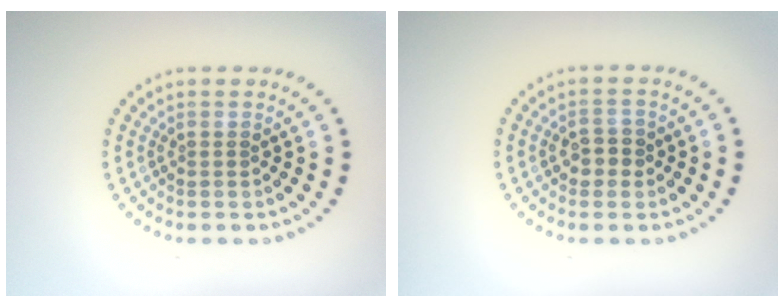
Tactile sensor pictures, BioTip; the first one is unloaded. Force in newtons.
{"total": 1.9, "press": 1.9, "slide": 0.4}